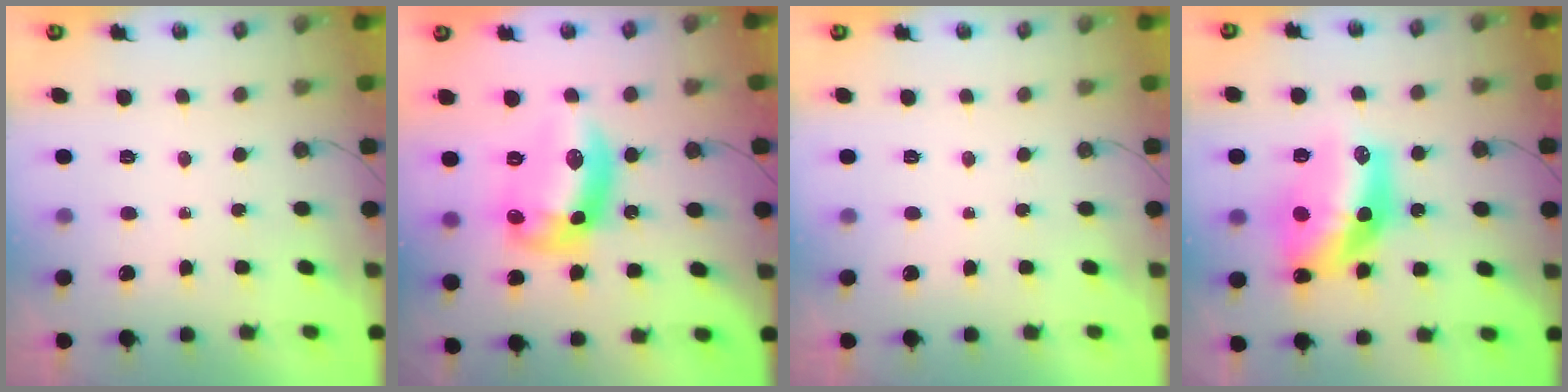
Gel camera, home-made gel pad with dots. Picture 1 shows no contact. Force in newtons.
{"total": 14.7, "press": 14.6, "slide": 1.1}
{"total": 0.0}
{"total": 17.2, "press": 17.1, "slide": 1.5}